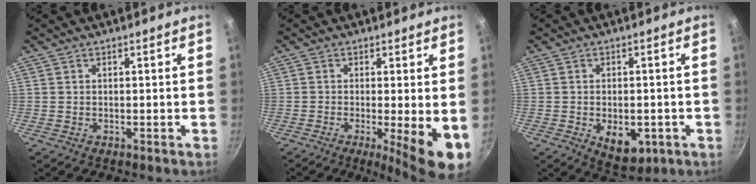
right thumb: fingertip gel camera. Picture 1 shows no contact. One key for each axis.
{"total": 9.3, "fx": -1.7, "fy": 1.6, "fz": 9.0, "tx": -0.120, "ty": -0.012, "tz": -0.020}
{"total": 8.0, "fx": -2.4, "fy": 4.8, "fz": 5.9, "tx": -0.061, "ty": -0.001, "tz": -0.020}